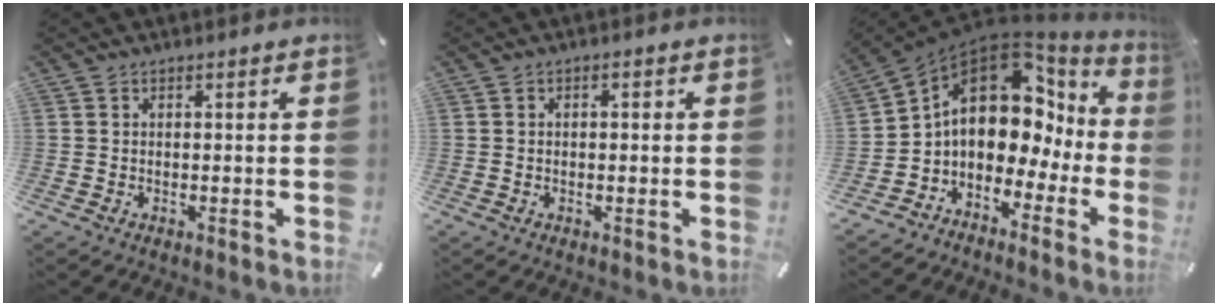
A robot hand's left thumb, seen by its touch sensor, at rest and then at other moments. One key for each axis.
{"total": 1.2, "fx": -0.2, "fy": 0.7, "fz": 1.0, "tx": -0.018, "ty": 0.003, "tz": -0.005}
{"total": 14.9, "fx": 2.7, "fy": 11.1, "fz": 9.6, "tx": -0.137, "ty": -0.021, "tz": 0.044}